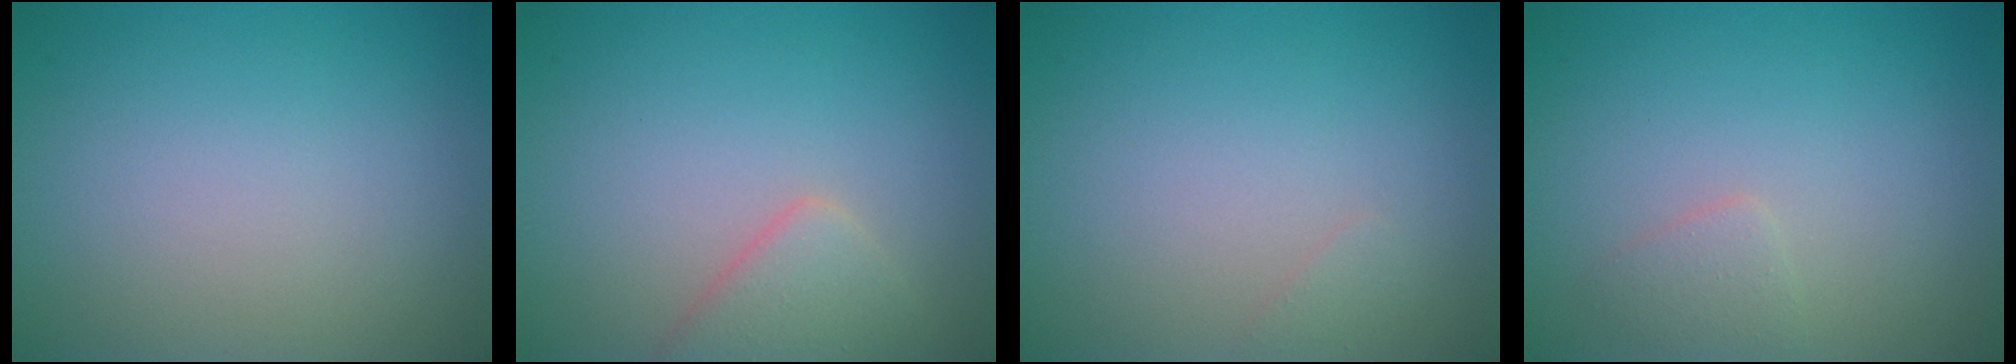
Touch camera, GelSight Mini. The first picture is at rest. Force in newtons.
{"total": 2.6, "press": 2.6, "slide": 0.2}
{"total": 0.5, "press": 0.5, "slide": 0.1}
{"total": 1.1, "press": 1.1, "slide": 0.0}